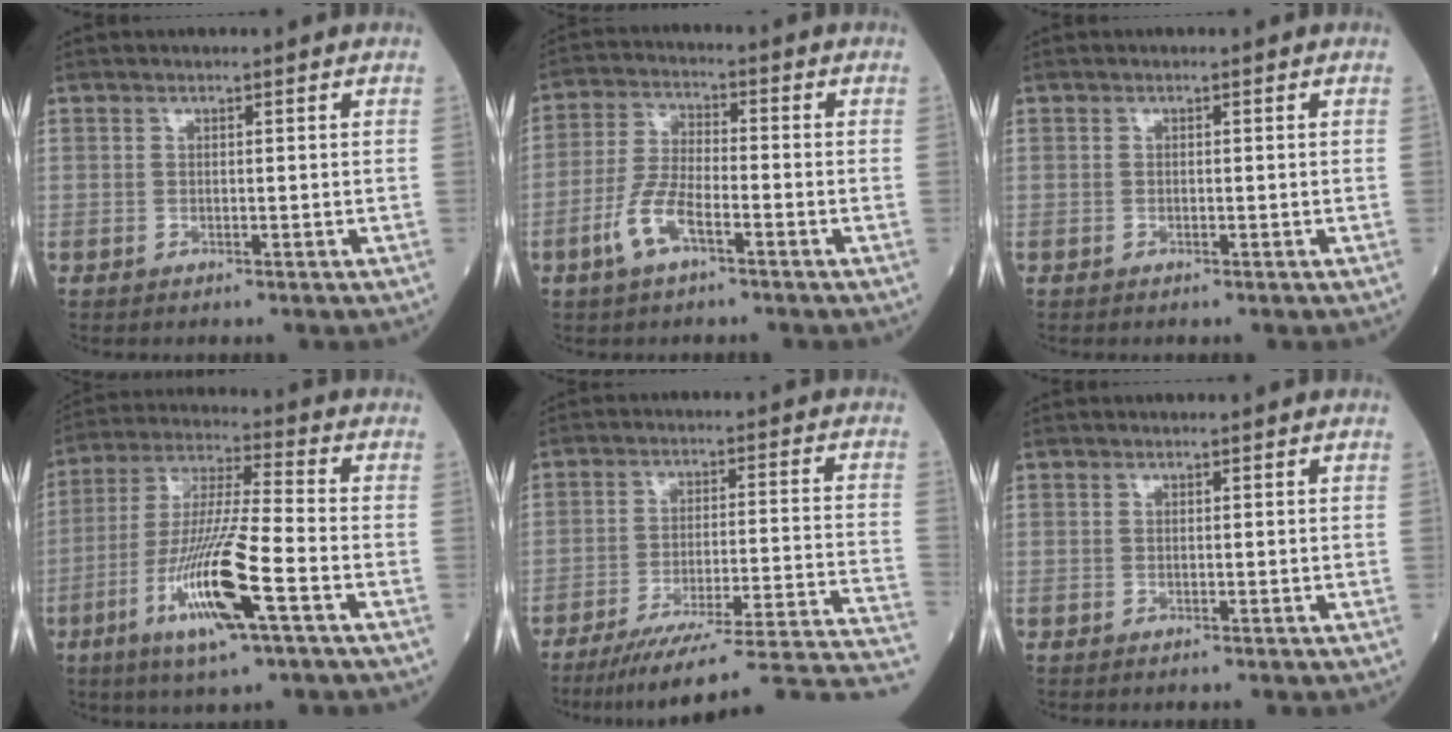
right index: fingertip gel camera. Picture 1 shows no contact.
{"total": 7.1, "force": [-3.5, 2.2, 5.7], "torque": [-0.128, -0.001, -0.072]}
{"total": 0.0}
{"total": 15.0, "force": [-6.1, 0.8, 13.7], "torque": [-0.277, -0.018, -0.112]}
{"total": 25.9, "force": [-23.2, -1.4, 11.3], "torque": [-0.077, -0.024, -0.316]}
{"total": 0.0}